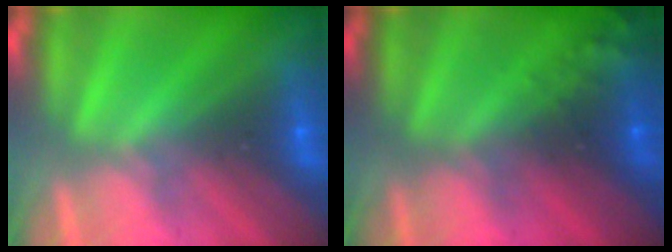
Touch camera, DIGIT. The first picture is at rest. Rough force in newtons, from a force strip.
{"total": 6.7}